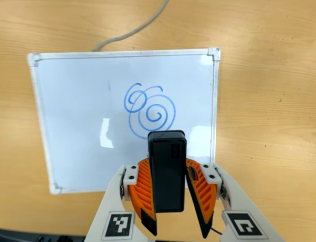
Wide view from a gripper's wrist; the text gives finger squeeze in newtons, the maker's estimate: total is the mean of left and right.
{"total": 6.3, "left": 6.2, "right": 6.4}